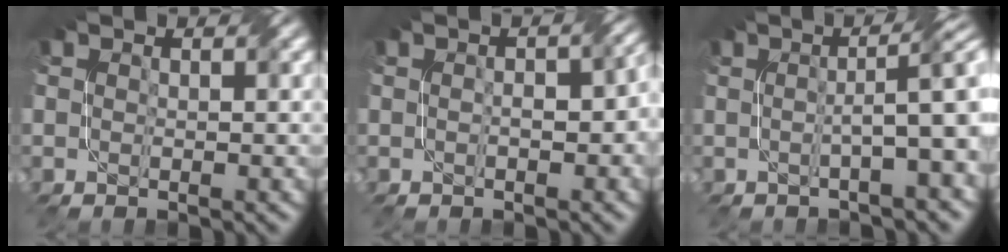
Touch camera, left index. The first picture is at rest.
{"total": 4.3, "force": [-0.2, 2.1, 3.8], "torque": [-0.038, 0.002, 0.000]}
{"total": 4.9, "force": [0.2, 0.9, 4.8], "torque": [-0.063, 0.017, -0.002]}